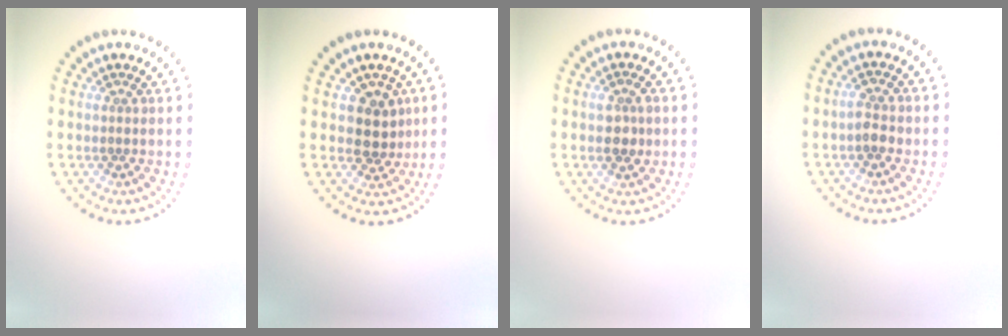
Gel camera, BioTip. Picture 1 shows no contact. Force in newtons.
{"total": 2.8, "press": 2.5, "slide": 1.3}
{"total": 2.1, "press": 2.1, "slide": 0.3}
{"total": 1.8, "press": 1.8, "slide": 0.1}